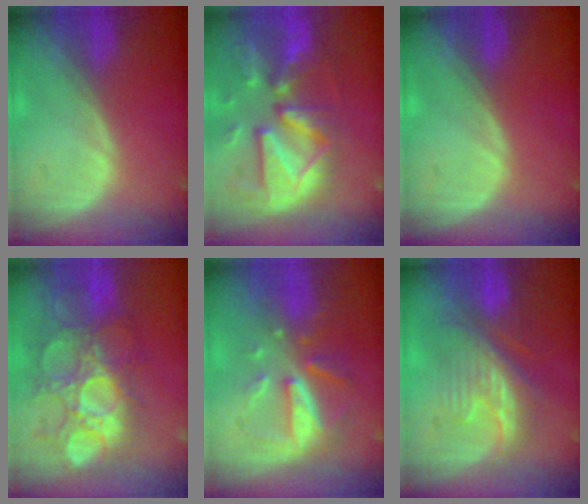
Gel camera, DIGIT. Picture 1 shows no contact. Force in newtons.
{"total": 12.8, "press": 11.1, "slide": 6.3}
{"total": 0.0}
{"total": 11.2, "press": 10.8, "slide": 3.1}
{"total": 8.0, "press": 7.2, "slide": 3.3}
{"total": 8.4, "press": 8.1, "slide": 2.1}